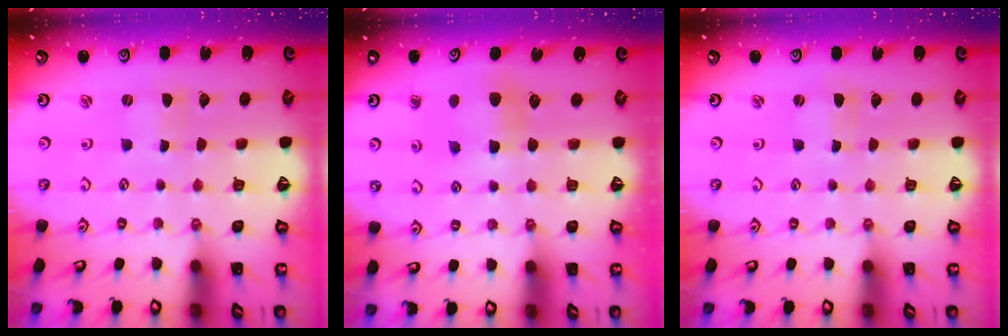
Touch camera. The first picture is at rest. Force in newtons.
{"total": 7.1, "press": 7.1, "slide": 0.7}
{"total": 0.0}